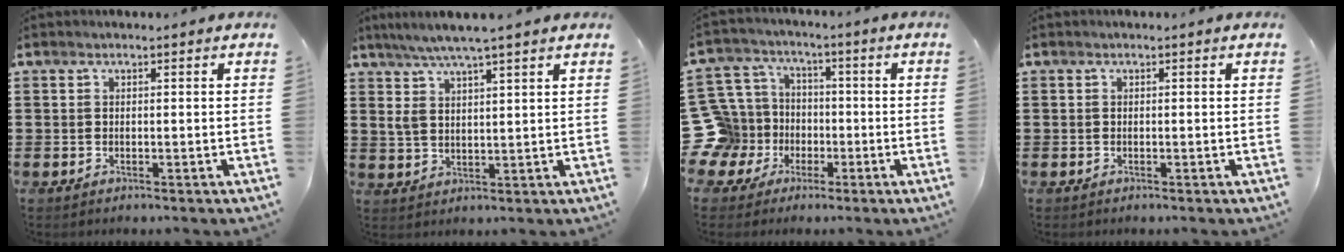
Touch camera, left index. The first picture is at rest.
{"total": 5.6, "force": [3.9, 0.7, 3.9], "torque": [-0.084, -0.005, 0.070]}
{"total": 11.4, "force": [-2.5, 10.6, 3.1], "torque": [-0.130, 0.012, -0.044]}
{"total": 0.0}